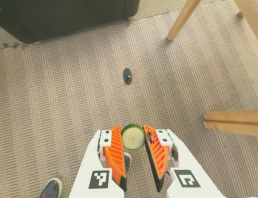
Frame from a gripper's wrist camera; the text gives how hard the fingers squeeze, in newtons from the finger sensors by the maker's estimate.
{"total": 8.5, "left": 8.6, "right": 8.4}